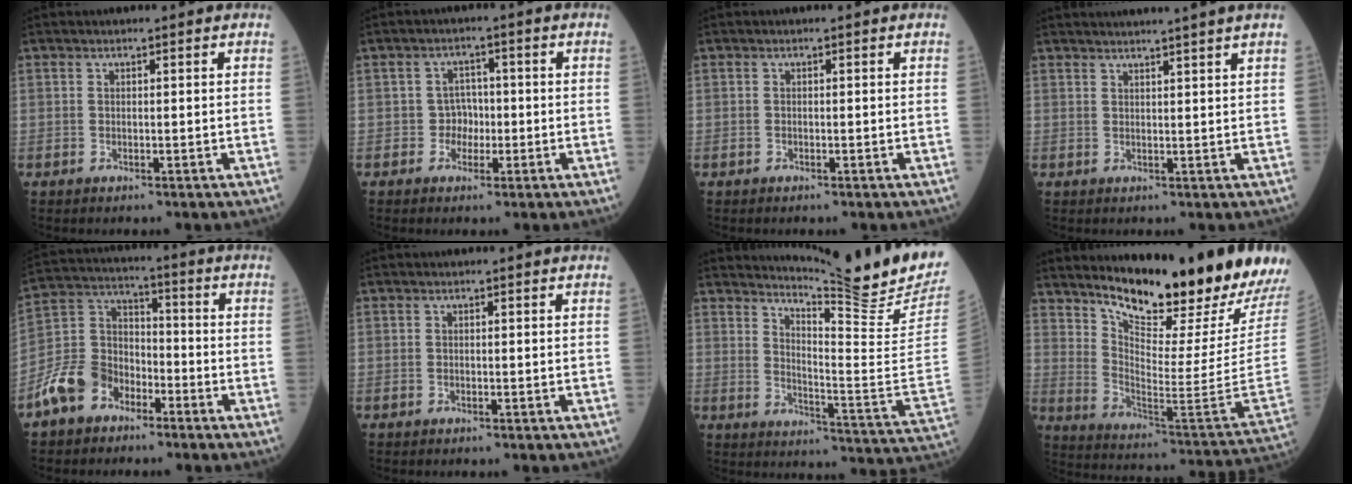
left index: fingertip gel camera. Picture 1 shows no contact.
{"total": 3.0, "force": [-0.8, 2.7, 0.9], "torque": [-0.010, 0.010, -0.012]}
{"total": 0.0}
{"total": 6.3, "force": [5.7, -1.6, 2.3], "torque": [-0.024, 0.012, 0.066]}
{"total": 9.6, "force": [-5.9, 6.5, 3.8], "torque": [-0.106, 0.014, -0.118]}
{"total": 0.0}
{"total": 17.0, "force": [15.5, -1.8, 6.6], "torque": [-0.112, -0.108, 0.207]}
{"total": 22.3, "force": [19.8, 0.9, 10.3], "torque": [-0.174, -0.102, 0.286]}